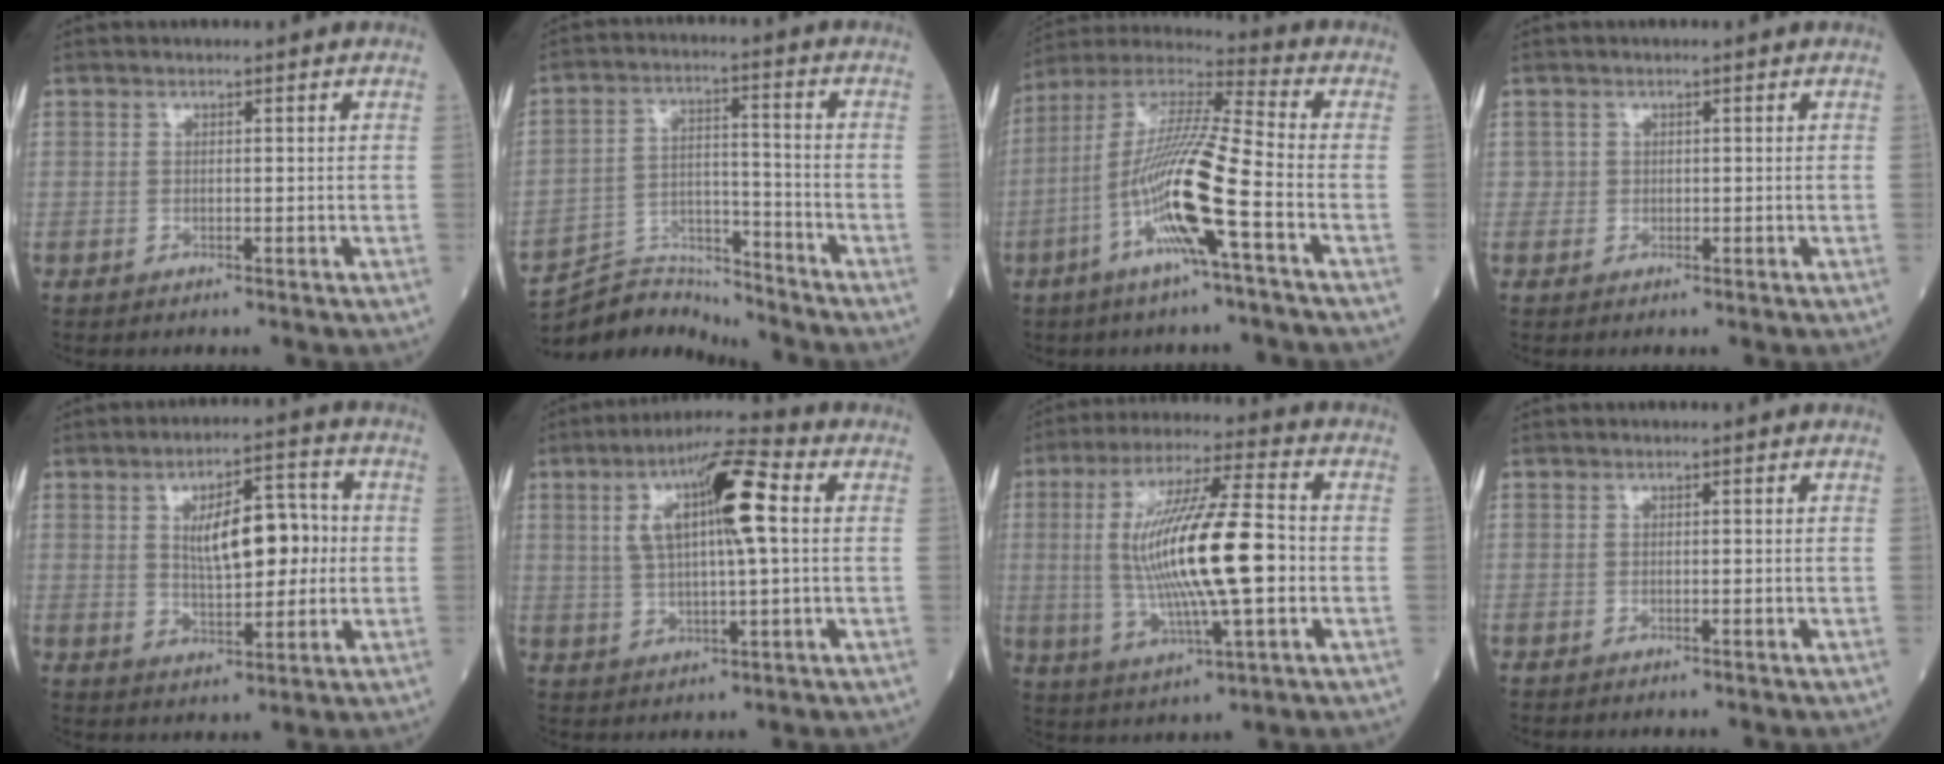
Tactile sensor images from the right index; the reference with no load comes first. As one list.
[{"total": 9.4, "force": [-9.3, 0.8, -0.8], "torque": [0.011, 0.029, -0.171]}, {"total": 15.1, "force": [-5.2, -0.2, 14.2], "torque": [-0.287, 0.001, -0.104]}, {"total": 0.7, "force": [0.1, 0.7, -0.1], "torque": [0.011, 0.008, 0.000]}, {"total": 10.1, "force": [1.3, 3.9, 9.2], "torque": [-0.147, 0.016, 0.025]}, {"total": 12.2, "force": [2.7, 1.9, 11.7], "torque": [-0.213, 0.021, 0.044]}, {"total": 17.2, "force": [-0.7, 2.3, 17.0], "torque": [-0.325, 0.005, -0.011]}, {"total": 0.0}]